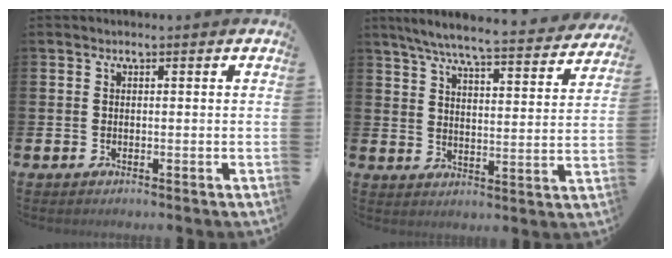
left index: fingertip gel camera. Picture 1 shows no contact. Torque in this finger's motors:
{"motor_torque": [1.05, -1.09, 0.44, 0.21]}